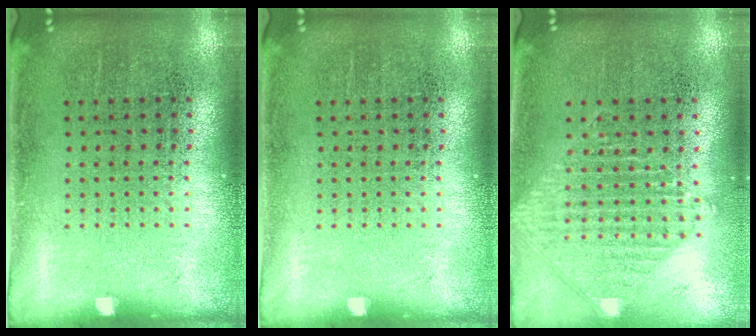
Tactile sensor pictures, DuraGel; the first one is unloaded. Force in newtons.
{"total": 0.0}
{"total": 1.0, "press": 1.0, "slide": 0.1}